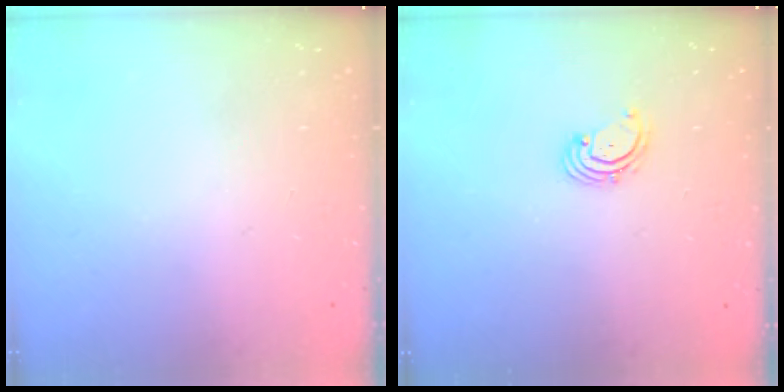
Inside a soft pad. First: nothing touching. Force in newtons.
{"total": 2.0, "press": 1.9, "slide": 0.6}